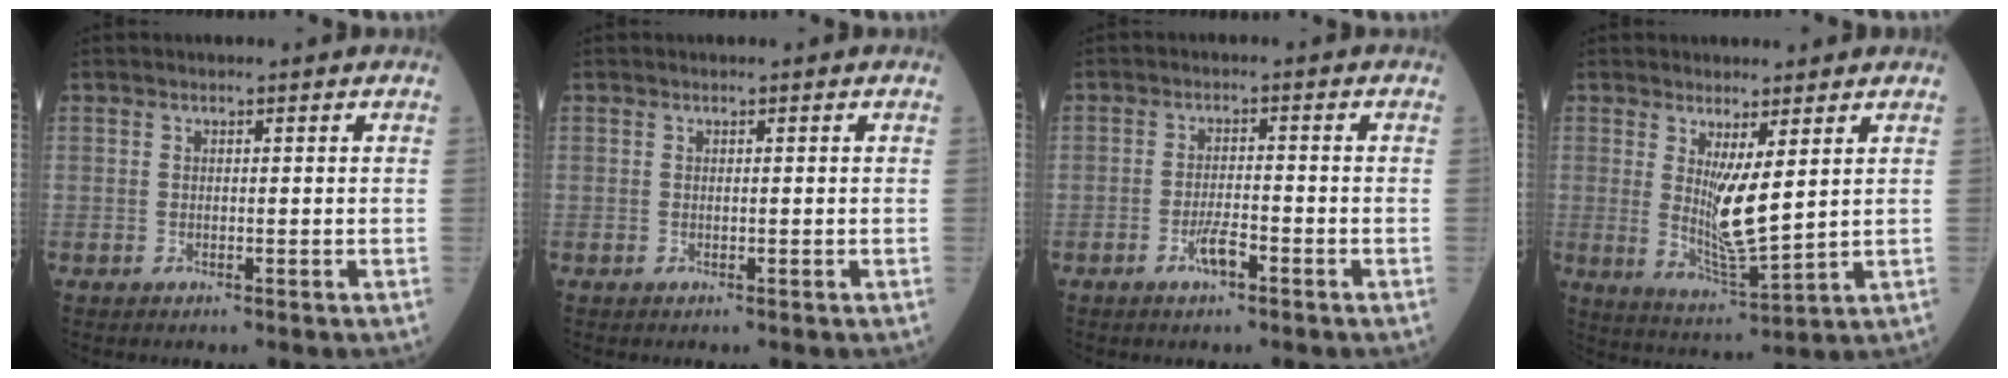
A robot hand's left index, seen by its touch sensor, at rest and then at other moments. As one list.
[{"total": 0.0}, {"total": 3.1, "force": [-1.9, 0.6, 2.3], "torque": [-0.047, 0.000, -0.036]}, {"total": 7.0, "force": [1.8, 0.7, 6.8], "torque": [-0.134, -0.030, 0.040]}]